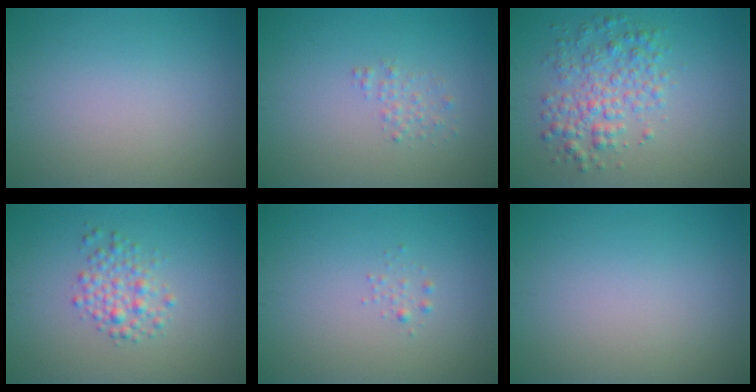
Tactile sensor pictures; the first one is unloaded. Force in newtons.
{"total": 1.2, "press": 1.2, "slide": 0.0}
{"total": 4.0, "press": 4.0, "slide": 0.1}
{"total": 2.4, "press": 2.4, "slide": 0.1}
{"total": 0.7, "press": 0.7, "slide": 0.0}
{"total": 0.0}